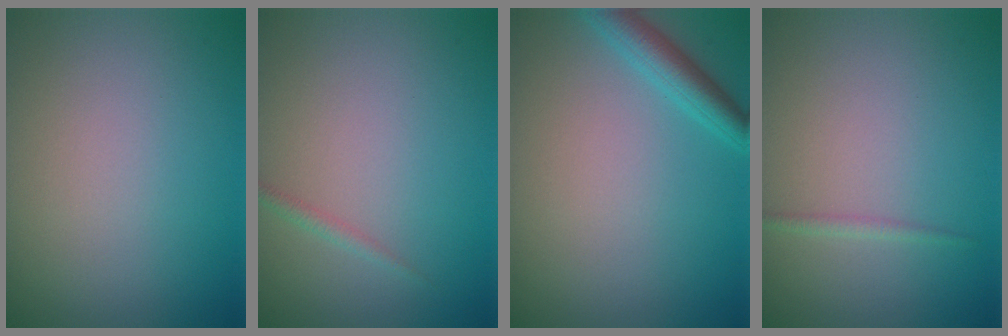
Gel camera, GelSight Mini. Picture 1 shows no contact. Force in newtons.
{"total": 0.8, "press": 0.8, "slide": 0.1}
{"total": 2.8, "press": 2.8, "slide": 0.1}
{"total": 0.8, "press": 0.8, "slide": 0.0}